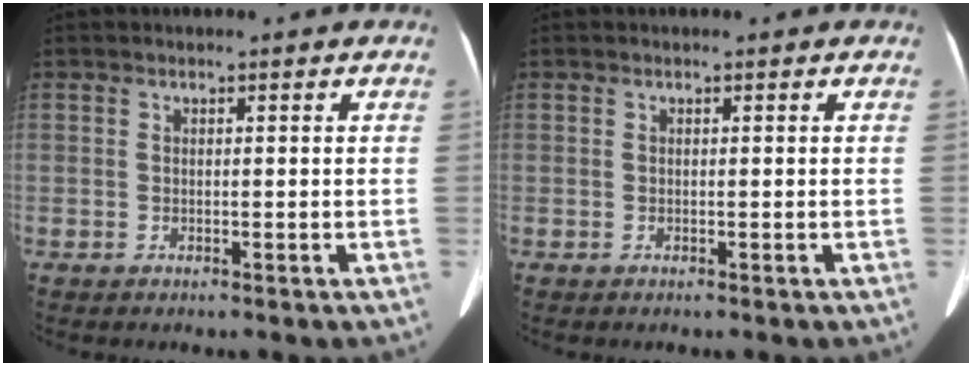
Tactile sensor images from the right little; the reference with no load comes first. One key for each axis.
{"total": 0.0}